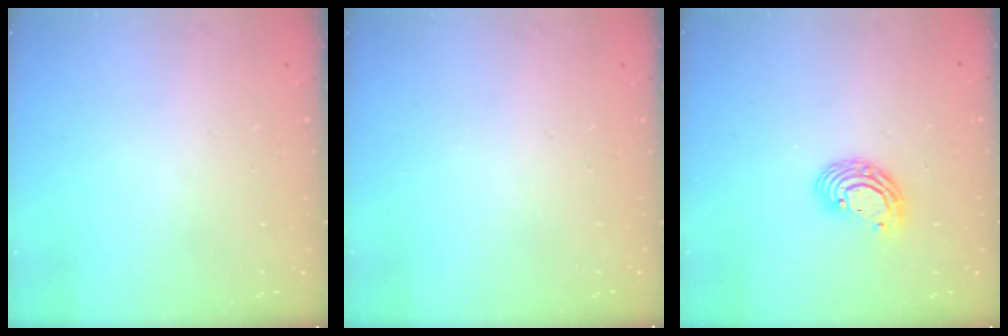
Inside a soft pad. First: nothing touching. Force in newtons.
{"total": 0.0}
{"total": 8.0, "press": 7.9, "slide": 1.2}